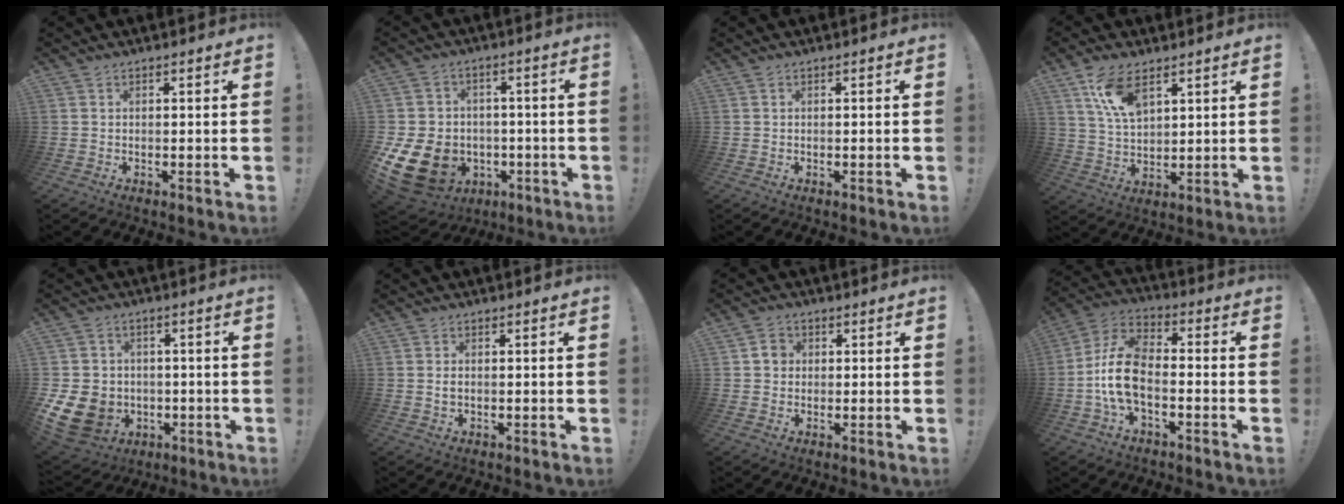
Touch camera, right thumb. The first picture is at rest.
{"total": 16.8, "force": [-4.8, 13.2, 9.2], "torque": [-0.190, 0.029, -0.066]}
{"total": 0.0}
{"total": 10.9, "force": [6.3, 5.4, 7.0], "torque": [-0.134, -0.023, 0.117]}
{"total": 12.0, "force": [-3.0, 10.3, 5.5], "torque": [-0.112, 0.015, -0.052]}
{"total": 1.3, "force": [-0.1, 0.7, 1.1], "torque": [-0.014, 0.000, -0.003]}
{"total": 3.5, "force": [0.1, 3.2, 1.4], "torque": [-0.014, 0.004, -0.001]}
{"total": 13.4, "force": [-3.7, 7.4, 10.5], "torque": [-0.205, 0.024, -0.060]}